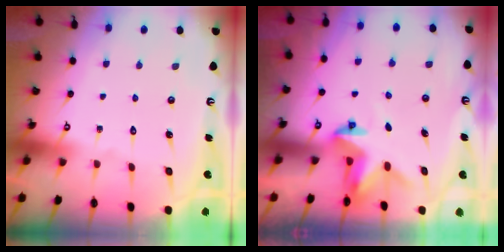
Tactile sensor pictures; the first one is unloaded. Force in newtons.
{"total": 3.1, "press": 3.1, "slide": 0.2}